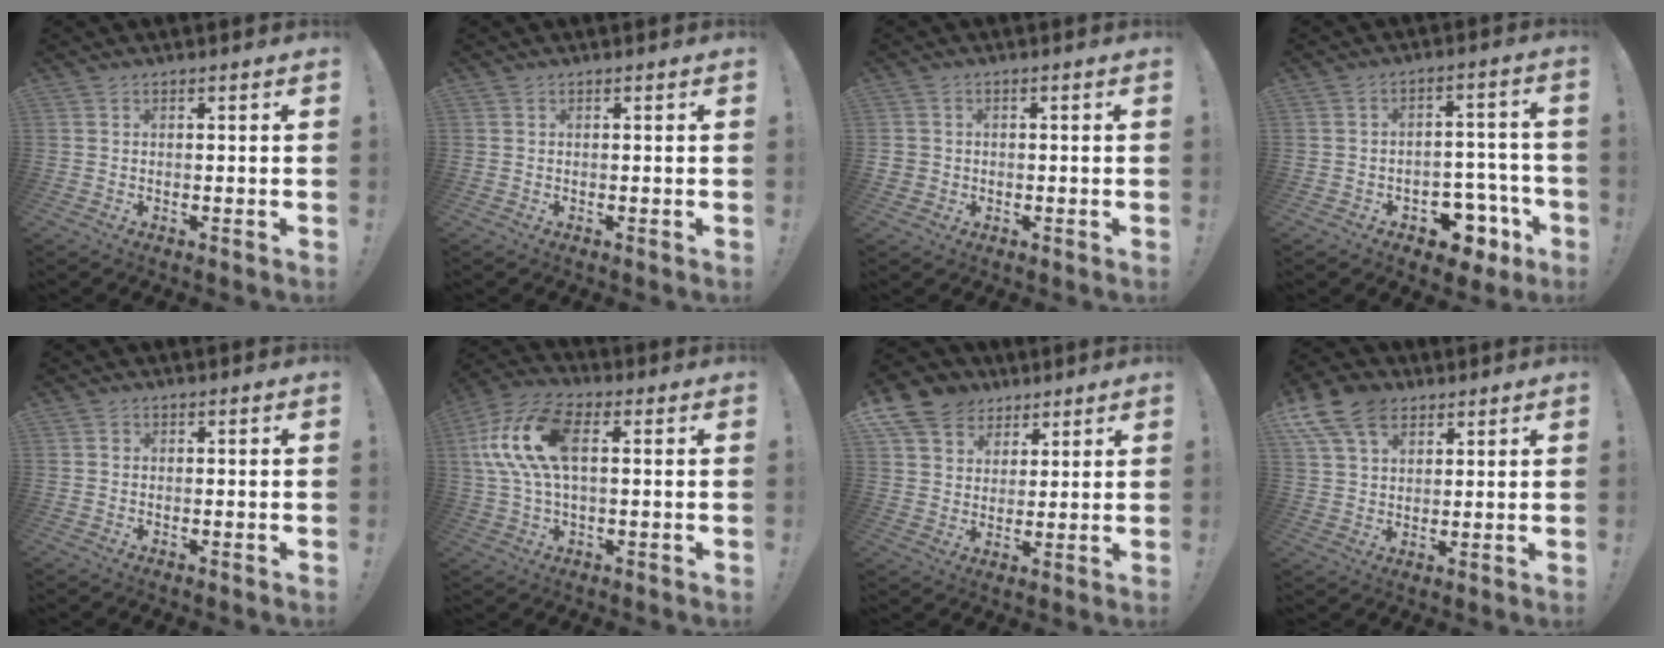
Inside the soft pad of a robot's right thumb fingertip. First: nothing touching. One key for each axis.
{"total": 0.0}
{"total": 2.1, "fx": -0.2, "fy": 2.0, "fz": 0.6, "tx": -0.009, "ty": 0.005, "tz": -0.001}
{"total": 9.6, "fx": -5.6, "fy": 6.0, "fz": 4.9, "tx": -0.038, "ty": 0.052, "tz": -0.087}
{"total": 0.9, "fx": -0.1, "fy": 0.8, "fz": 0.2, "tx": 0.004, "ty": 0.001, "tz": -0.004}
{"total": 16.7, "fx": 2.9, "fy": 8.9, "fz": 13.8, "tx": -0.273, "ty": 0.006, "tz": 0.051}
{"total": 10.8, "fx": 5.9, "fy": 8.5, "fz": 2.9, "tx": -0.045, "ty": -0.041, "tz": 0.120}
{"total": 13.5, "fx": 7.1, "fy": 9.1, "fz": 7.0, "tx": -0.123, "ty": -0.031, "tz": 0.139}